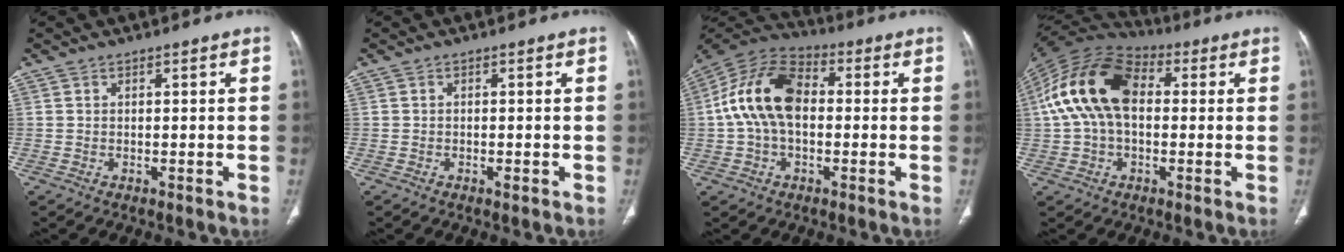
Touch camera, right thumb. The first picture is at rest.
{"total": 0.8, "force": [-0.4, 0.4, 0.7], "torque": [-0.012, -0.001, -0.007]}
{"total": 15.1, "force": [0.6, 9.6, 11.7], "torque": [-0.218, 0.037, -0.001]}
{"total": 17.1, "force": [2.0, 10.8, 13.1], "torque": [-0.250, 0.041, 0.028]}